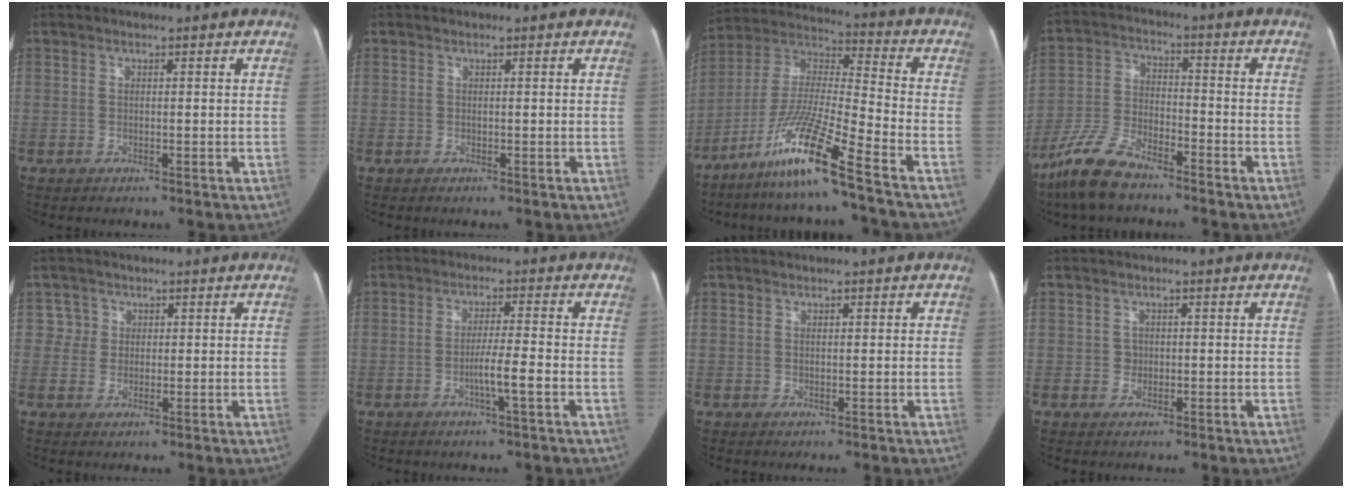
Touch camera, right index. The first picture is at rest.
{"total": 0.0}
{"total": 15.4, "force": [-9.9, -1.2, 11.7], "torque": [-0.246, -0.024, -0.185]}
{"total": 9.5, "force": [-7.5, 2.9, 4.9], "torque": [-0.116, -0.016, -0.151]}
{"total": 2.0, "force": [0.6, 1.8, -0.6], "torque": [0.028, -0.003, 0.000]}
{"total": 4.5, "force": [-1.7, -0.5, 4.2], "torque": [-0.073, -0.005, -0.034]}
{"total": 0.7, "force": [0.3, 0.3, 0.5], "torque": [-0.006, 0.005, 0.002]}
{"total": 1.2, "force": [0.0, 1.2, 0.1], "torque": [0.002, -0.002, -0.001]}